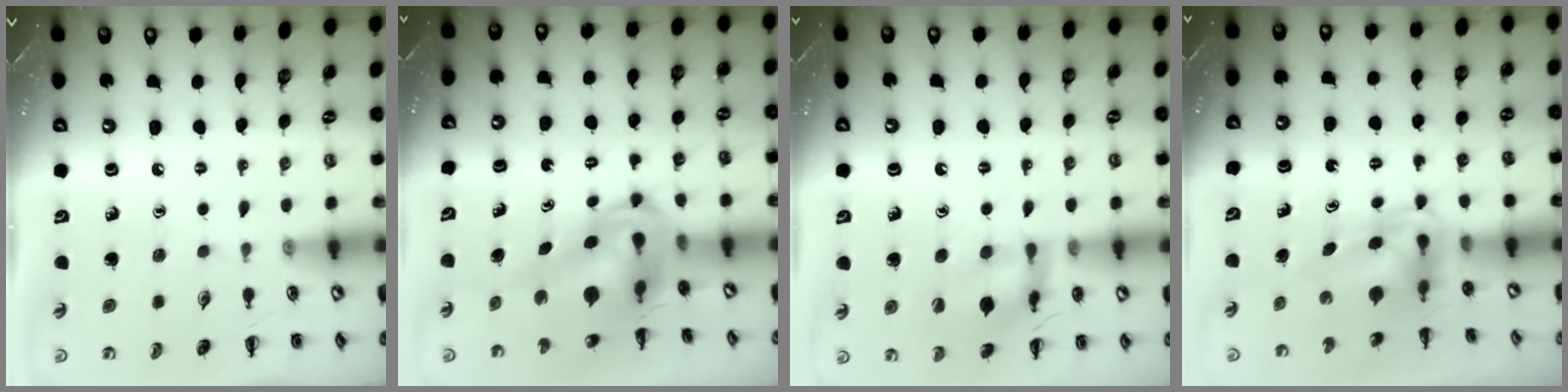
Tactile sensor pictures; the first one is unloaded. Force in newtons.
{"total": 8.3, "press": 7.9, "slide": 2.5}
{"total": 13.8, "press": 13.7, "slide": 0.7}
{"total": 6.4, "press": 6.3, "slide": 1.3}